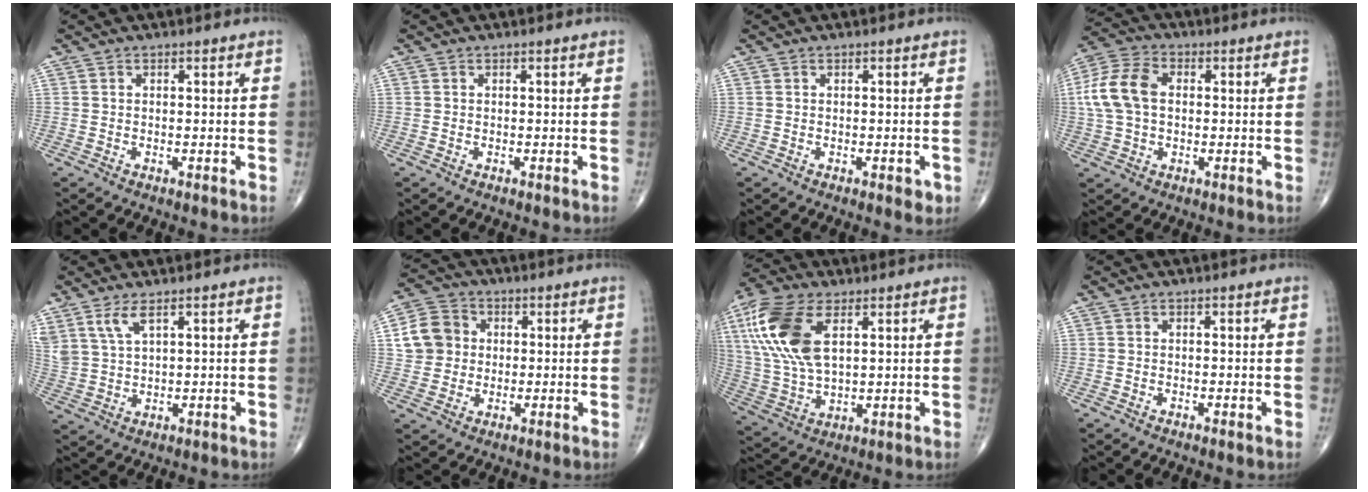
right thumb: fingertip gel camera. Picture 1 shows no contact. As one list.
[{"total": 0.0}, {"total": 1.6, "force": [-0.5, 0.9, 1.2], "torque": [-0.009, -0.001, -0.006]}, {"total": 10.8, "force": [0.9, 7.2, 7.9], "torque": [-0.167, 0.025, 0.014]}, {"total": 5.5, "force": [3.5, 1.8, 3.8], "torque": [-0.085, -0.010, 0.079]}, {"total": 8.4, "force": [1.1, 7.6, 3.4], "torque": [-0.044, 0.009, 0.012]}, {"total": 16.9, "force": [5.9, 8.6, 13.3], "torque": [-0.287, -0.007, 0.115]}, {"total": 0.0}]